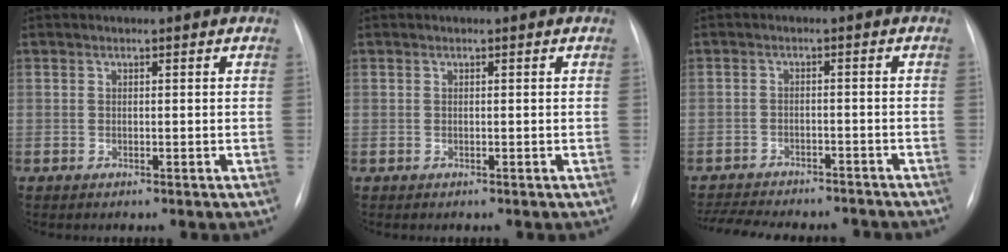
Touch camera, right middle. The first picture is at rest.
{"total": 0.0}
{"total": 14.3, "force": [-12.8, 3.8, 5.0], "torque": [-0.106, 0.000, -0.172]}